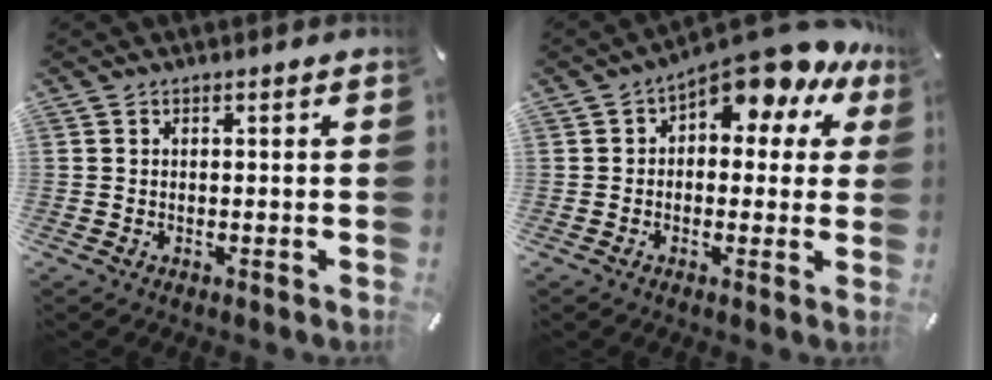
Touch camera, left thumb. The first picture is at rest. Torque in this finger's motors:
{"motor_torque": [2.30, 2.19, 0.59, -0.51, 0.09]}